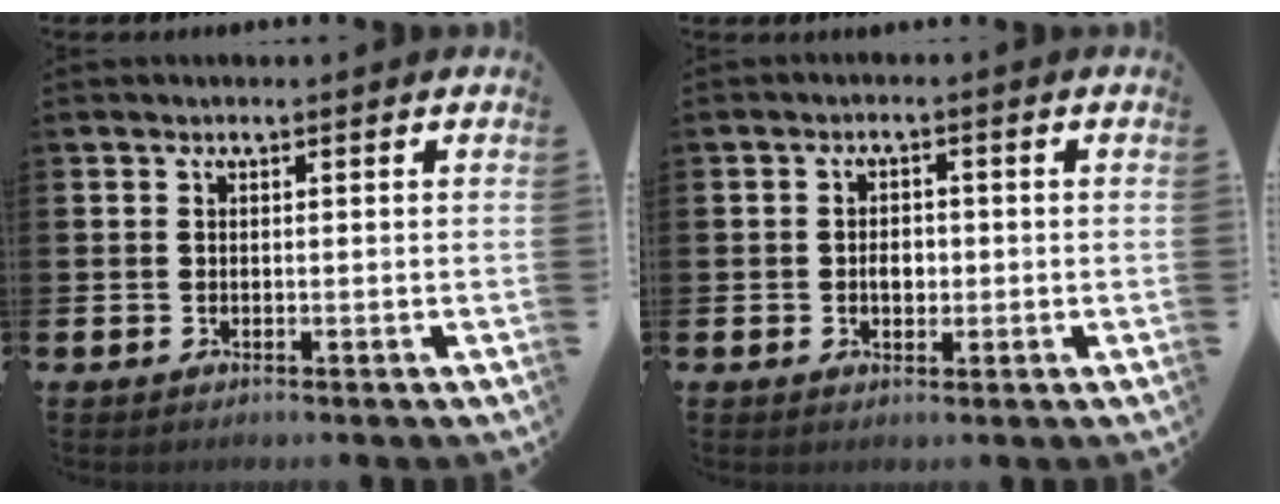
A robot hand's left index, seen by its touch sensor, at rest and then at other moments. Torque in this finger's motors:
{"motor_torque": [0.41, 0.28, 0.04, 0.06]}